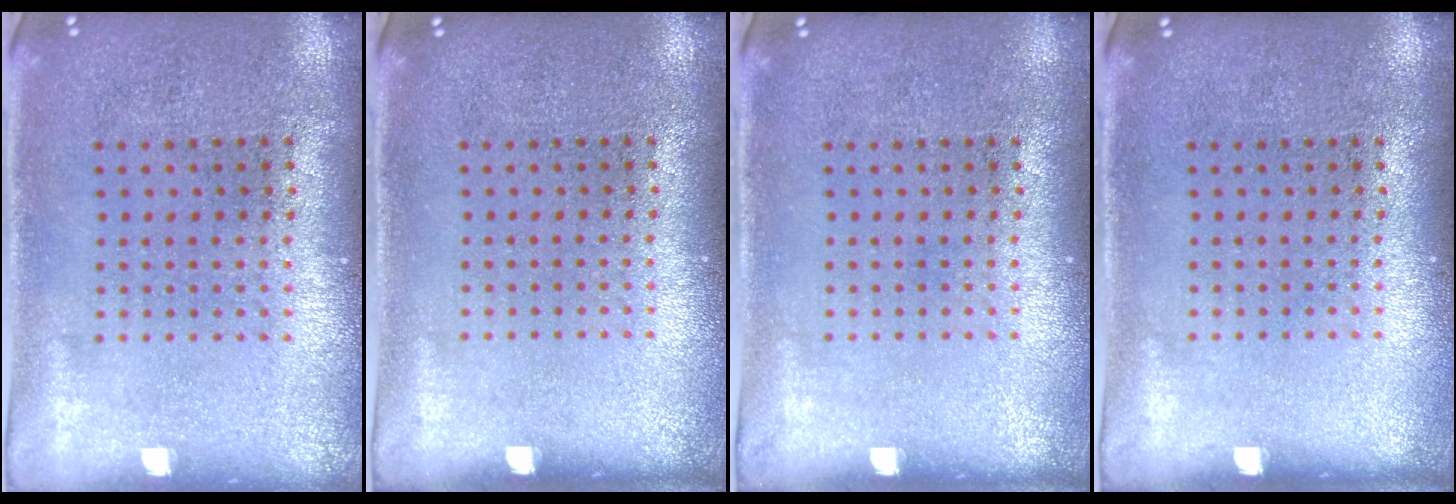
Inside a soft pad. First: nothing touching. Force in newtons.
{"total": 0.0}
{"total": 0.0}
{"total": 0.0}